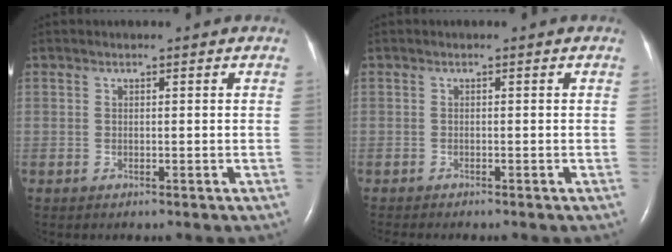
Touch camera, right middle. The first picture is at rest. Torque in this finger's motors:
{"motor_torque": [0.27, -0.49, 0.06, 0.02]}